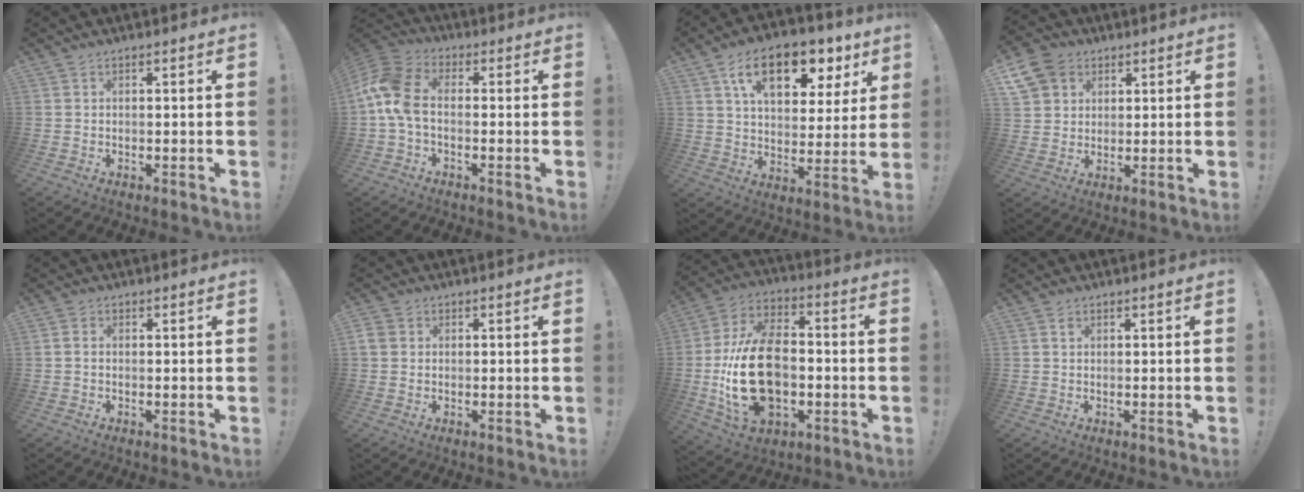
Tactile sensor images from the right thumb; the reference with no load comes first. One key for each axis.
{"total": 11.9, "fx": -0.2, "fy": 7.5, "fz": 9.2, "tx": -0.202, "ty": 0.013, "tz": -0.001}
{"total": 16.9, "fx": 9.0, "fy": 8.8, "fz": 11.2, "tx": -0.176, "ty": -0.036, "tz": 0.154}
{"total": 9.1, "fx": 4.5, "fy": 7.3, "fz": 3.1, "tx": -0.052, "ty": -0.018, "tz": 0.091}
{"total": 0.9, "fx": -0.2, "fy": 0.8, "fz": 0.4, "tx": -0.012, "ty": 0.005, "tz": -0.003}
{"total": 2.9, "fx": 0.5, "fy": 2.6, "fz": 1.2, "tx": -0.018, "ty": 0.005, "tz": 0.010}
{"total": 24.4, "fx": -3.7, "fy": 15.7, "fz": 18.3, "tx": -0.334, "ty": 0.027, "tz": -0.047}
{"total": 0.7, "fx": 0.5, "fy": 0.4, "fz": 0.4, "tx": 0.000, "ty": -0.002, "tz": 0.007}